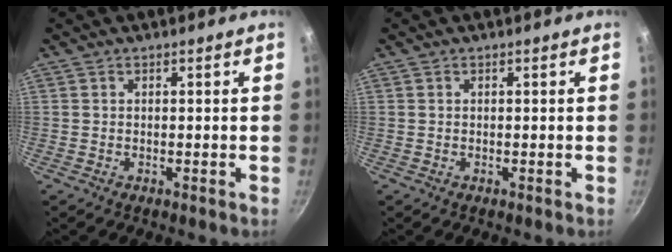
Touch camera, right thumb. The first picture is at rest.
{"total": 0.0}